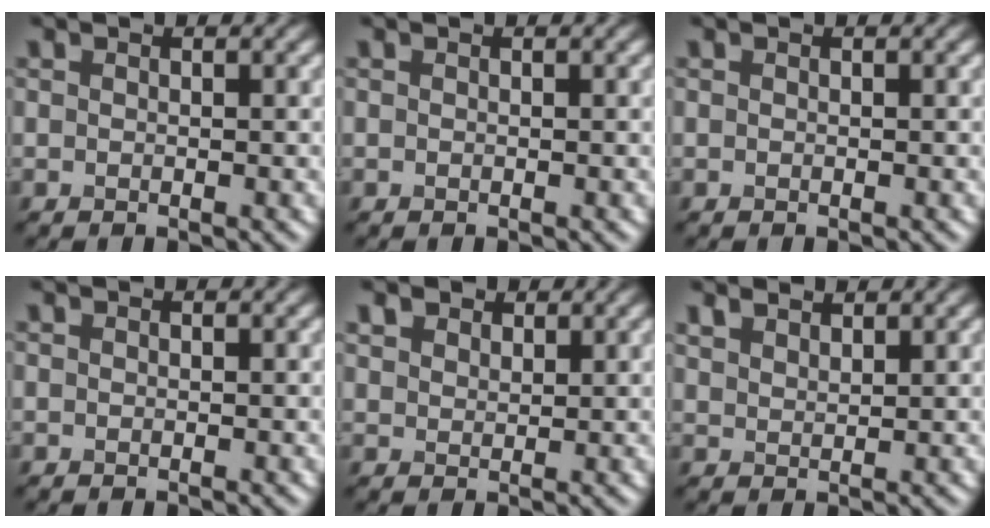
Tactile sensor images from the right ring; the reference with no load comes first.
{"total": 0.0}
{"total": 0.0}
{"total": 0.0}
{"total": 2.2, "force": [1.7, 1.2, 0.5], "torque": [-0.020, -0.004, 0.036]}
{"total": 2.1, "force": [1.9, 0.6, 0.5], "torque": [-0.014, 0.005, 0.040]}